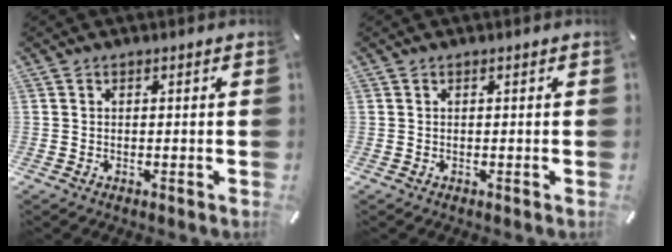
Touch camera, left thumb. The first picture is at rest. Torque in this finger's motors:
{"motor_torque": [-0.09, -0.03, 0.02, 0.06, 0.00]}